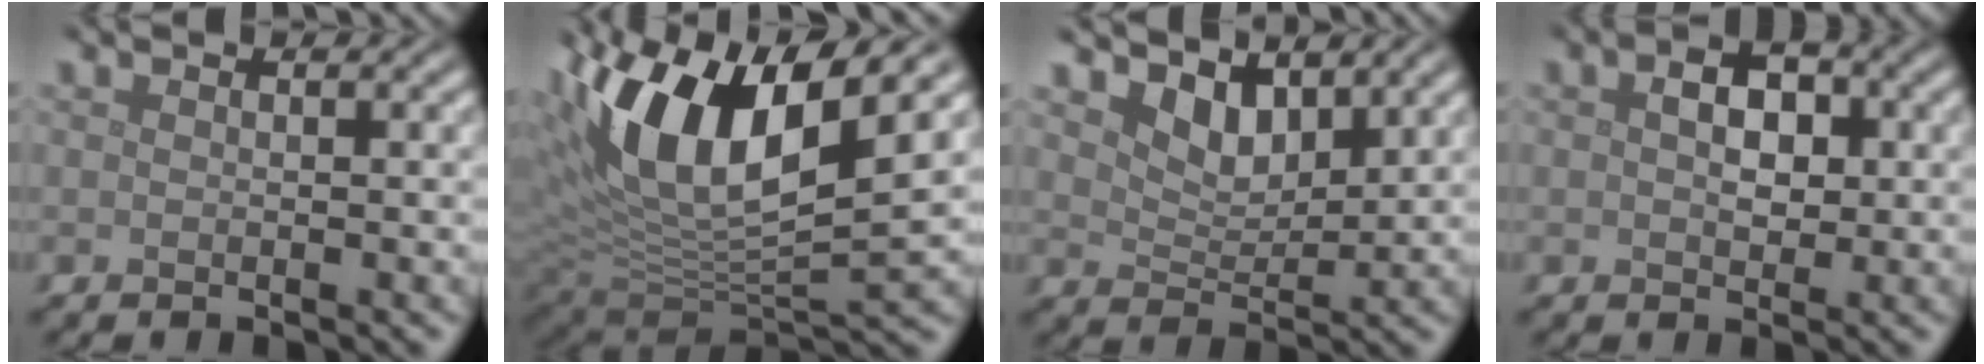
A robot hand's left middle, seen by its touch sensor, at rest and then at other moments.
{"total": 12.1, "force": [5.2, 4.8, 9.9], "torque": [-0.191, 0.005, 0.092]}
{"total": 3.1, "force": [2.6, 1.2, 1.1], "torque": [-0.030, -0.011, 0.042]}
{"total": 3.1, "force": [0.5, 1.9, 2.4], "torque": [-0.043, 0.003, 0.007]}